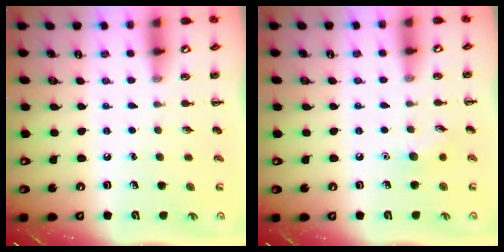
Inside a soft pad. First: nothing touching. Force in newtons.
{"total": 6.1, "press": 5.9, "slide": 1.6}